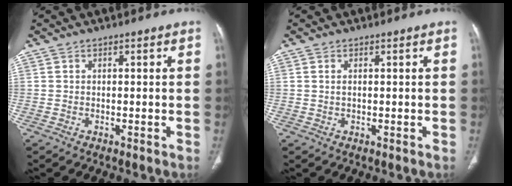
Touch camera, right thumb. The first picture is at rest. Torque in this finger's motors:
{"motor_torque": [-0.03, -0.31, -0.32, 0.19, -0.02]}